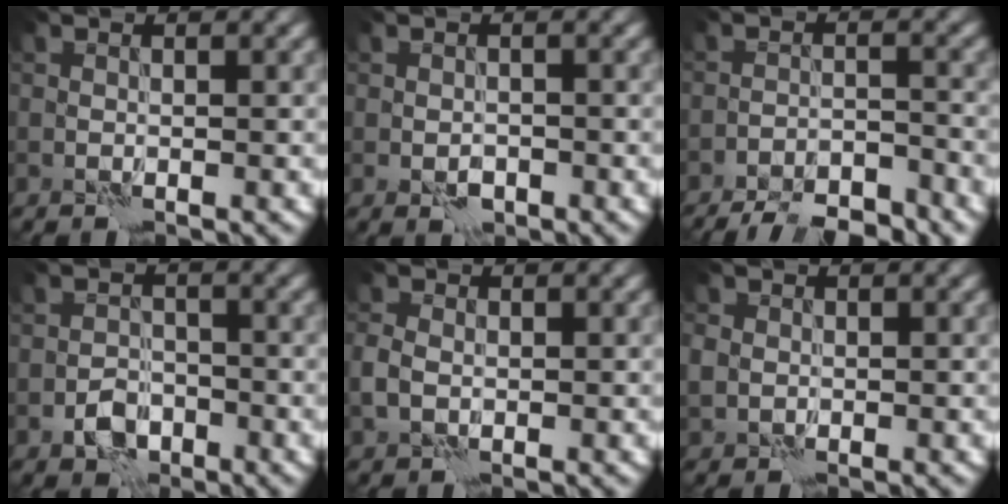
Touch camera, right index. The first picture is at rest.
{"total": 1.6, "force": [-0.8, 1.0, 1.0], "torque": [-0.019, -0.001, -0.015]}
{"total": 8.7, "force": [-8.0, 1.9, 2.8], "torque": [-0.040, -0.007, -0.122]}
{"total": 2.9, "force": [-1.7, 1.9, 1.4], "torque": [-0.020, 0.004, -0.035]}
{"total": 1.9, "force": [-0.5, 1.4, 1.2], "torque": [-0.028, 0.000, -0.014]}
{"total": 2.0, "force": [0.0, 1.9, 0.6], "torque": [-0.016, 0.000, -0.004]}